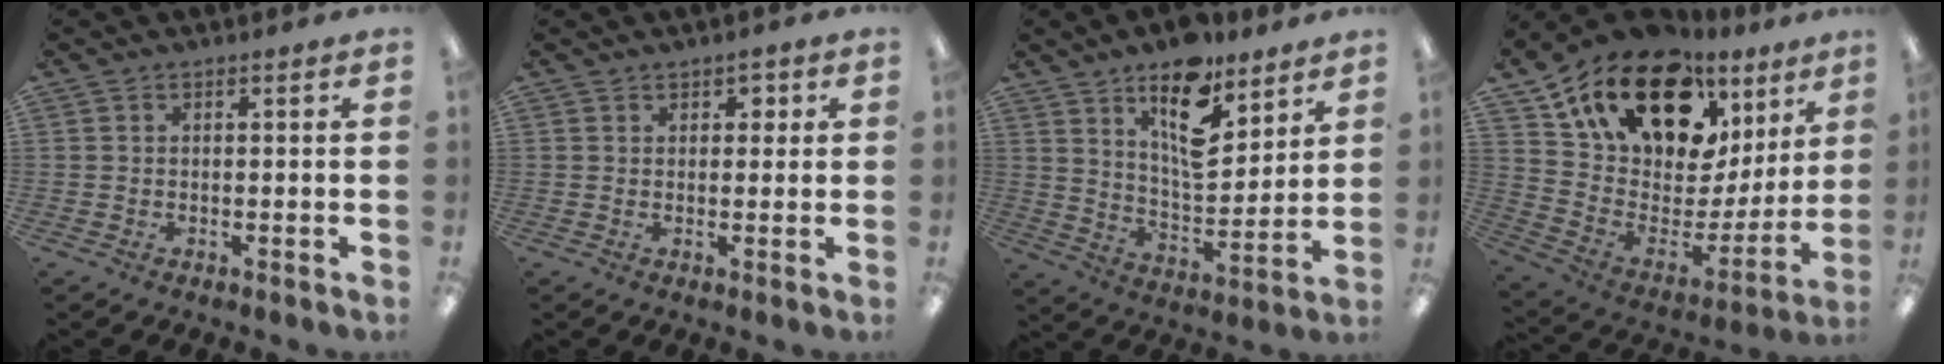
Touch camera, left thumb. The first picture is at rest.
{"total": 1.9, "force": [1.1, 1.4, 0.8], "torque": [-0.009, 0.001, 0.018]}
{"total": 15.3, "force": [10.2, 6.4, 9.4], "torque": [-0.135, -0.061, 0.171]}
{"total": 19.5, "force": [14.1, 9.5, 9.5], "torque": [-0.167, -0.098, 0.250]}